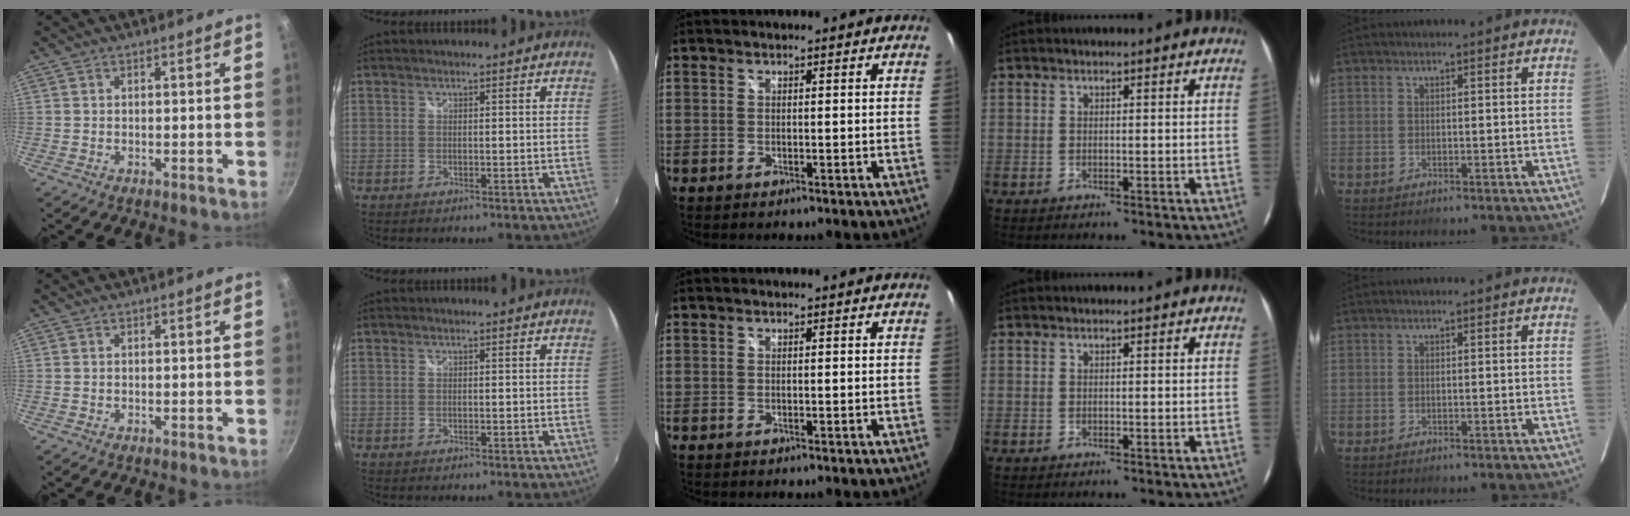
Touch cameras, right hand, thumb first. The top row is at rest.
{}